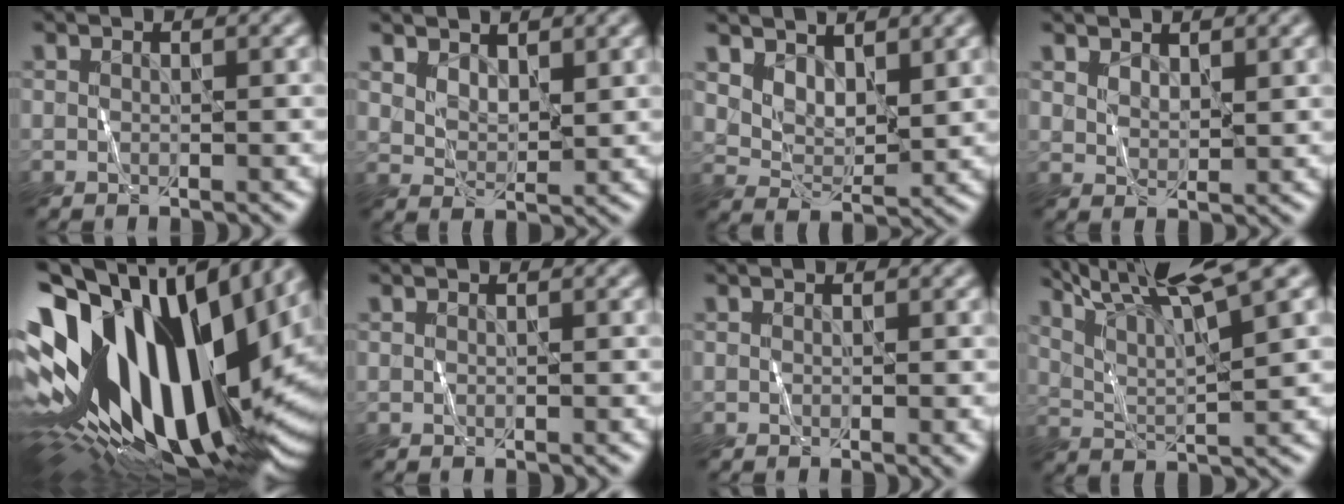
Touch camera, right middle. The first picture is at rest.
{"total": 2.5, "force": [1.8, 1.1, 1.4], "torque": [-0.028, -0.005, 0.037]}
{"total": 3.4, "force": [2.5, 1.6, 1.8], "torque": [-0.041, -0.009, 0.045]}
{"total": 1.8, "force": [1.4, 0.7, 0.9], "torque": [-0.019, -0.004, 0.031]}
{"total": 21.0, "force": [2.1, 11.9, 17.2], "torque": [-0.322, -0.028, 0.037]}
{"total": 0.0}
{"total": 0.8, "force": [-0.2, 0.1, 0.8], "torque": [-0.009, -0.005, -0.002]}
{"total": 9.8, "force": [7.0, 1.5, 6.7], "torque": [-0.119, 0.016, 0.115]}